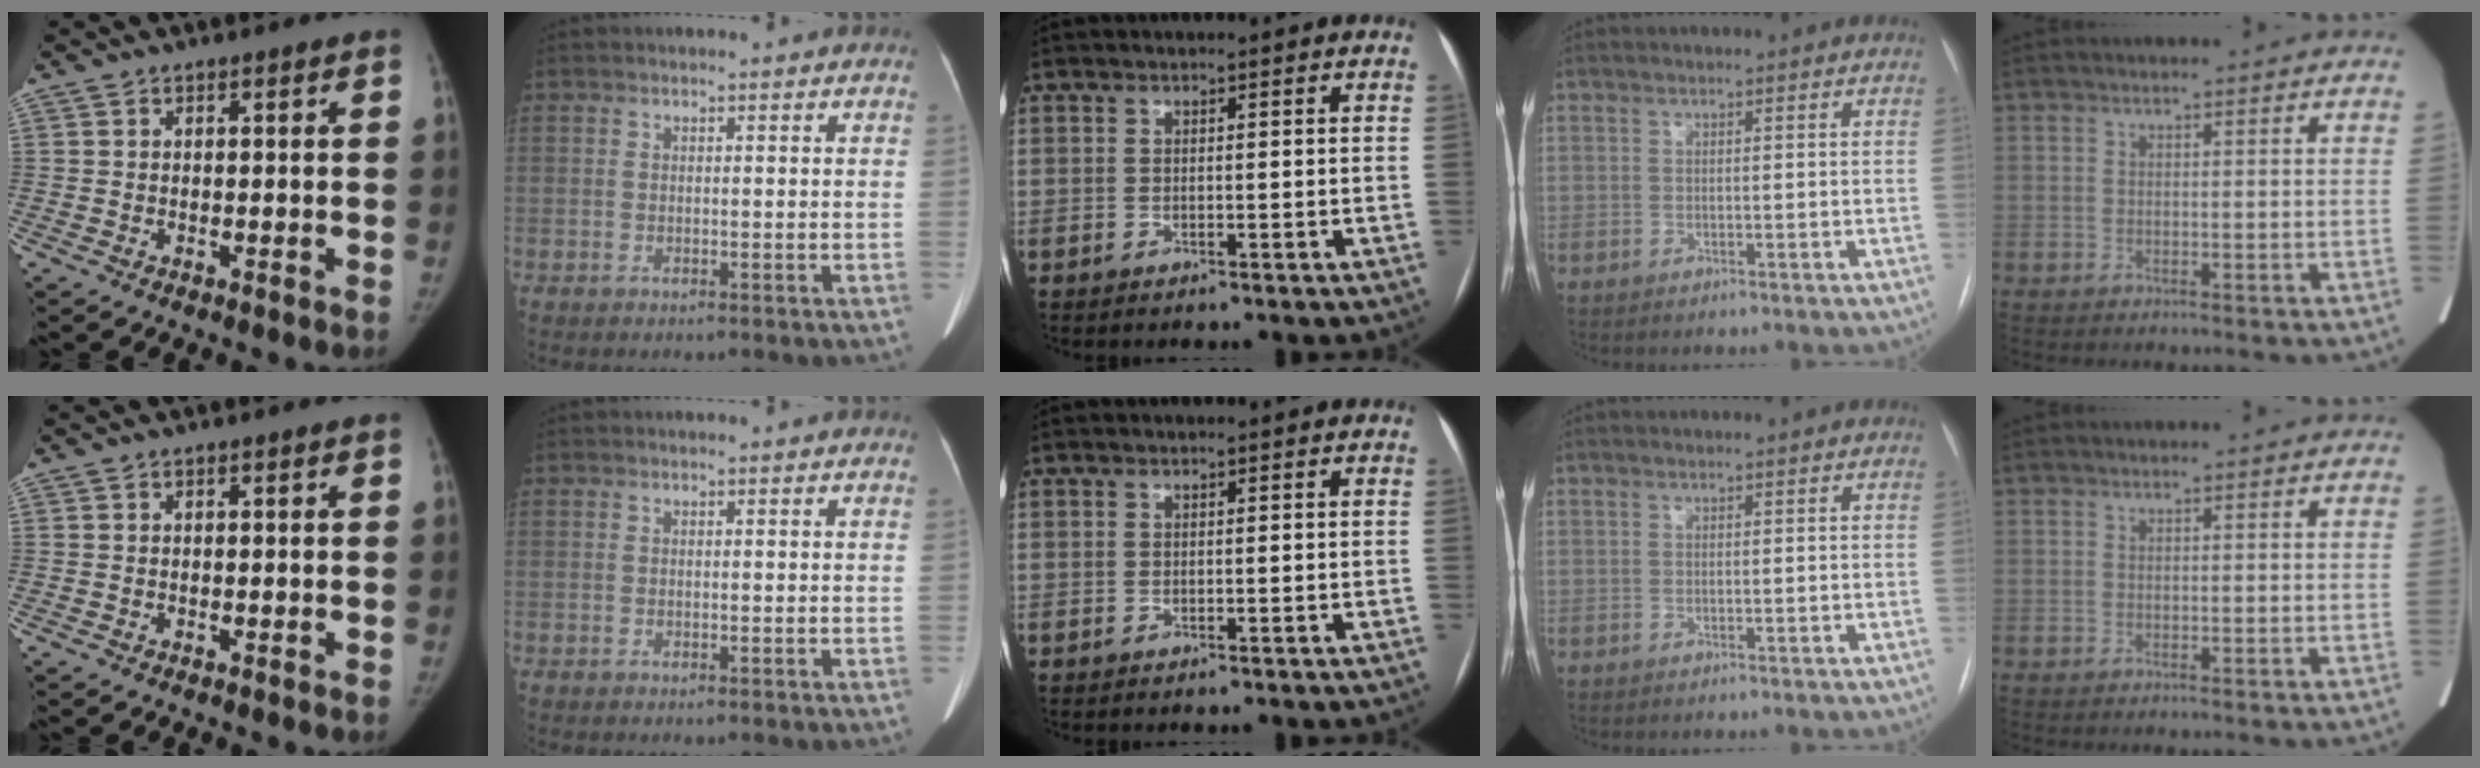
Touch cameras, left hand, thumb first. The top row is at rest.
{}